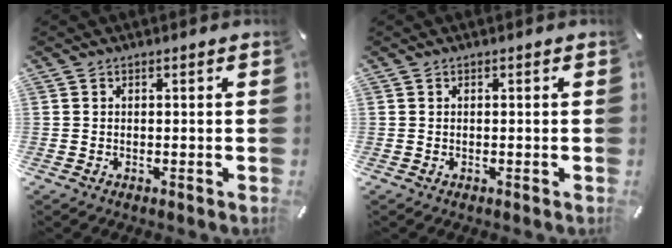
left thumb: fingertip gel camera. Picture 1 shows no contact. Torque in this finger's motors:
{"motor_torque": [0.08, -0.08, 0.02, 0.02, 0.00]}